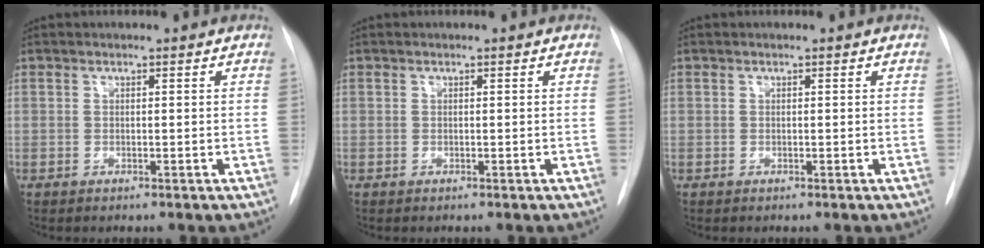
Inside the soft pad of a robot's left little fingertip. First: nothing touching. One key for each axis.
{"total": 0.0}
{"total": 0.0}